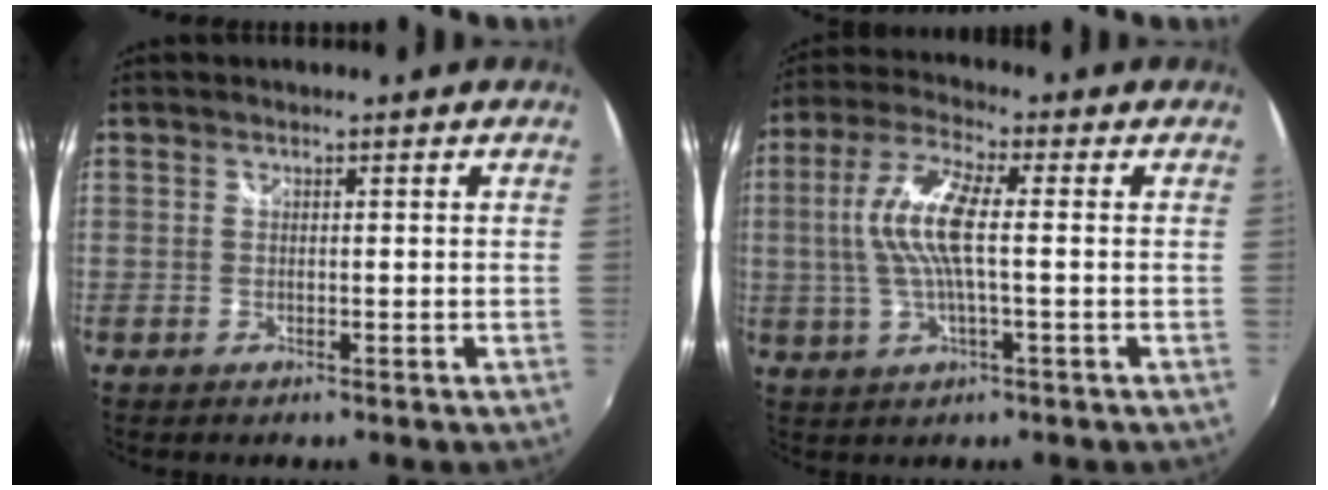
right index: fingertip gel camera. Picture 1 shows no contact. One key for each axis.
{"total": 10.2, "fx": 0.2, "fy": 2.3, "fz": 10.0, "tx": -0.200, "ty": 0.004, "tz": 0.005}